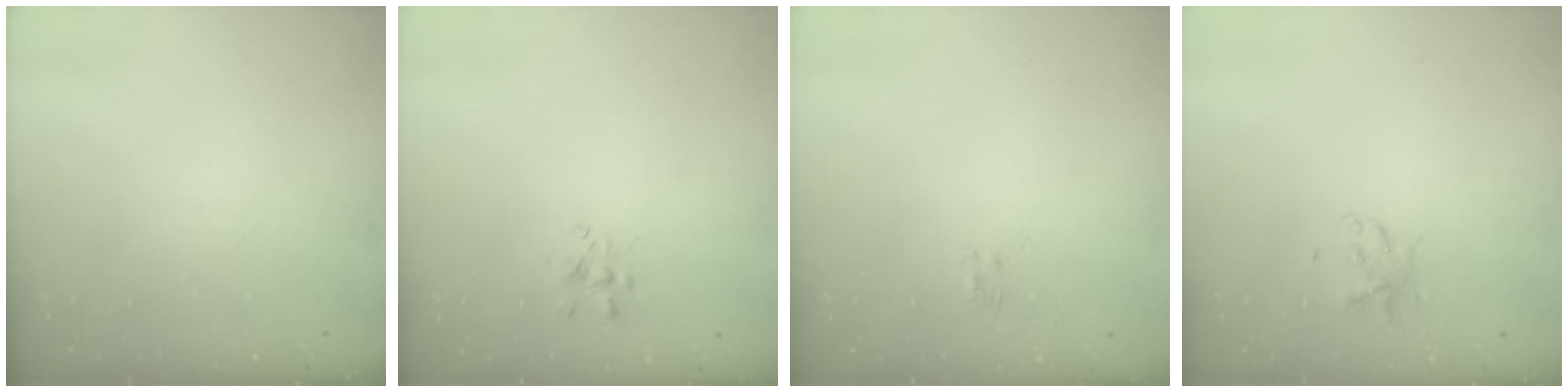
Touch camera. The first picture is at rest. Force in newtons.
{"total": 1.6, "press": 1.5, "slide": 0.5}
{"total": 0.5, "press": 0.3, "slide": 0.4}
{"total": 2.5, "press": 2.5, "slide": 0.4}